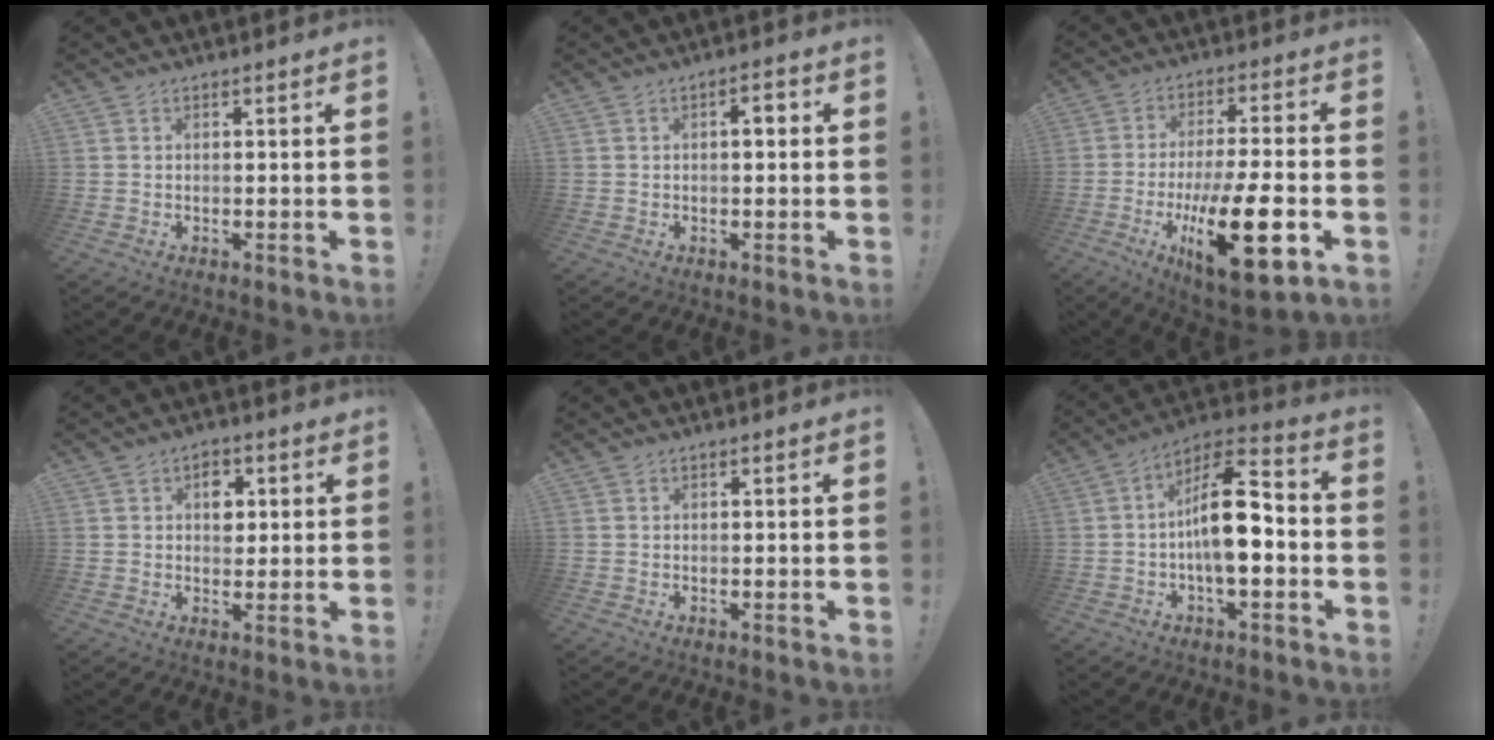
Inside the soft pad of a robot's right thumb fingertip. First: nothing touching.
{"total": 2.8, "force": [0.0, 1.2, 2.5], "torque": [-0.035, 0.007, -0.005]}
{"total": 21.3, "force": [-7.1, 6.4, 19.1], "torque": [-0.313, 0.026, -0.107]}
{"total": 6.1, "force": [1.6, 4.7, 3.5], "torque": [-0.032, -0.003, 0.023]}
{"total": 0.0}
{"total": 15.4, "force": [-1.7, 6.5, 13.9], "torque": [-0.235, 0.013, -0.029]}